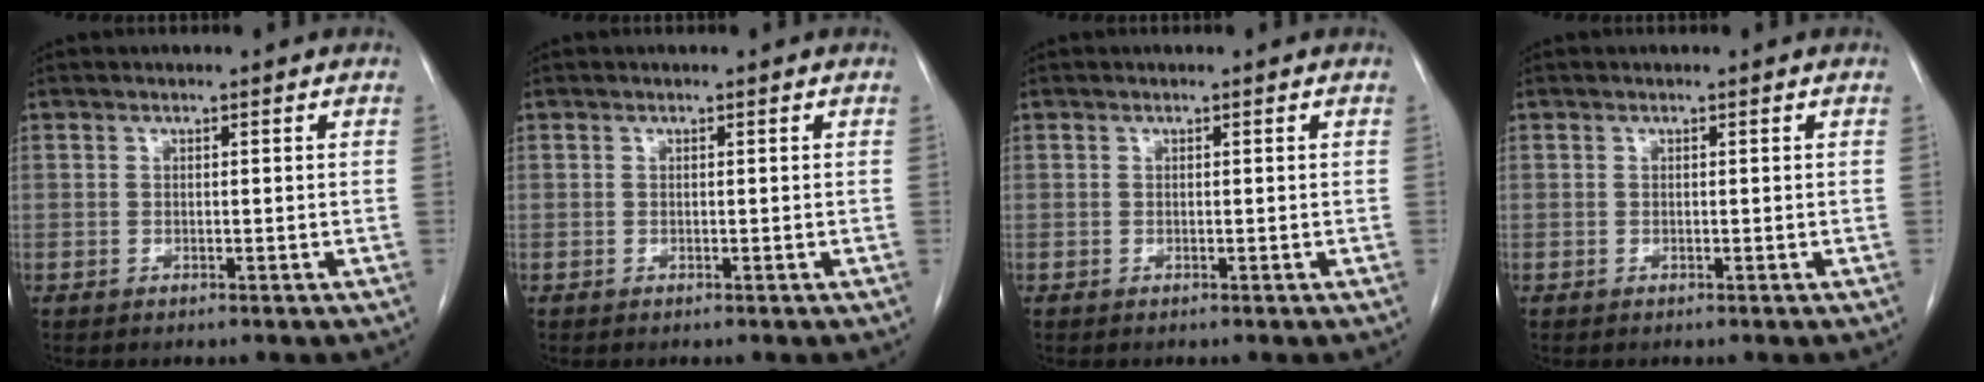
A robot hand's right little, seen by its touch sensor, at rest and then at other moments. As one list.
[{"total": 0.0}, {"total": 0.0}, {"total": 0.0}]